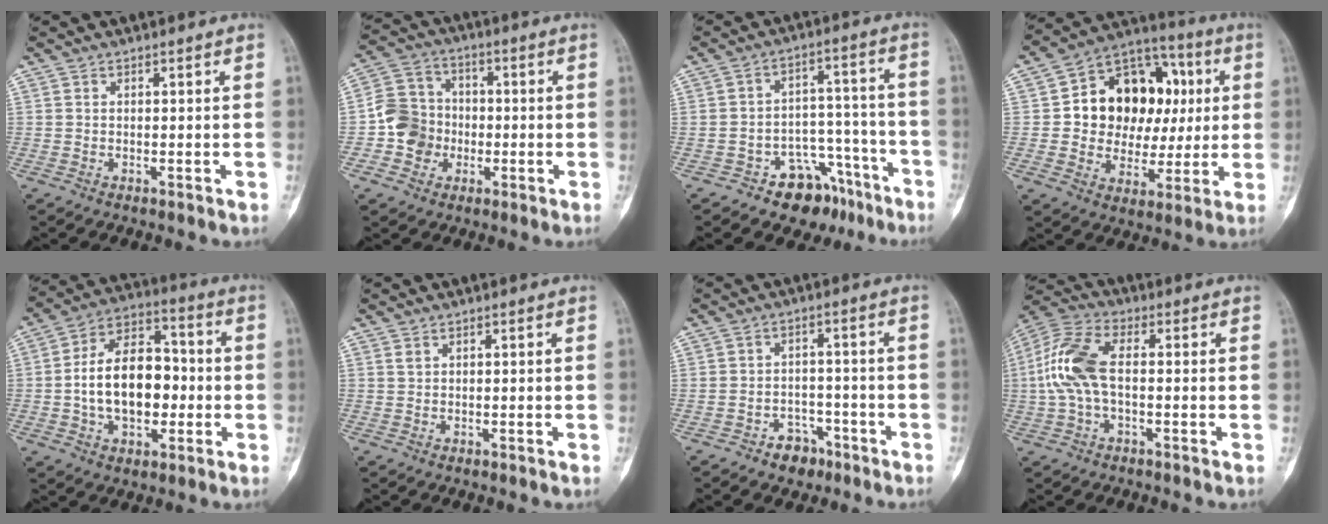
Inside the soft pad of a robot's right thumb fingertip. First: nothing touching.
{"total": 9.4, "force": [-1.8, 8.6, 3.3], "torque": [-0.028, 0.025, -0.040]}
{"total": 11.3, "force": [-7.6, 7.6, 3.7], "torque": [-0.011, 0.093, -0.108]}
{"total": 19.9, "force": [2.9, 15.1, 12.7], "torque": [-0.131, 0.027, 0.051]}
{"total": 16.8, "force": [-1.5, 10.6, 12.9], "torque": [-0.191, 0.037, -0.026]}
{"total": 0.6, "force": [0.4, 0.3, 0.4], "torque": [-0.004, 0.003, 0.007]}
{"total": 5.1, "force": [-3.2, 3.6, 1.4], "torque": [0.000, 0.034, -0.043]}
{"total": 11.4, "force": [0.0, 5.7, 9.9], "torque": [-0.232, 0.031, -0.005]}